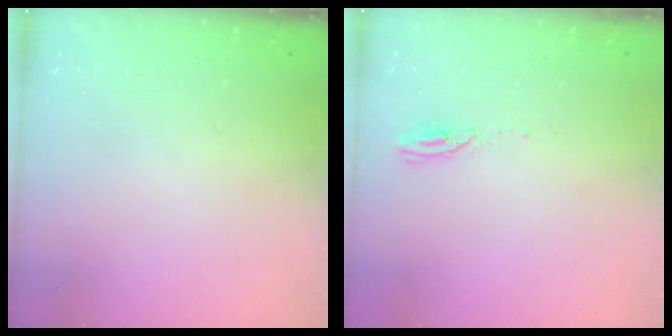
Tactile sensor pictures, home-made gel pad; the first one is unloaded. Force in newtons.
{"total": 3.0, "press": 2.9, "slide": 0.4}